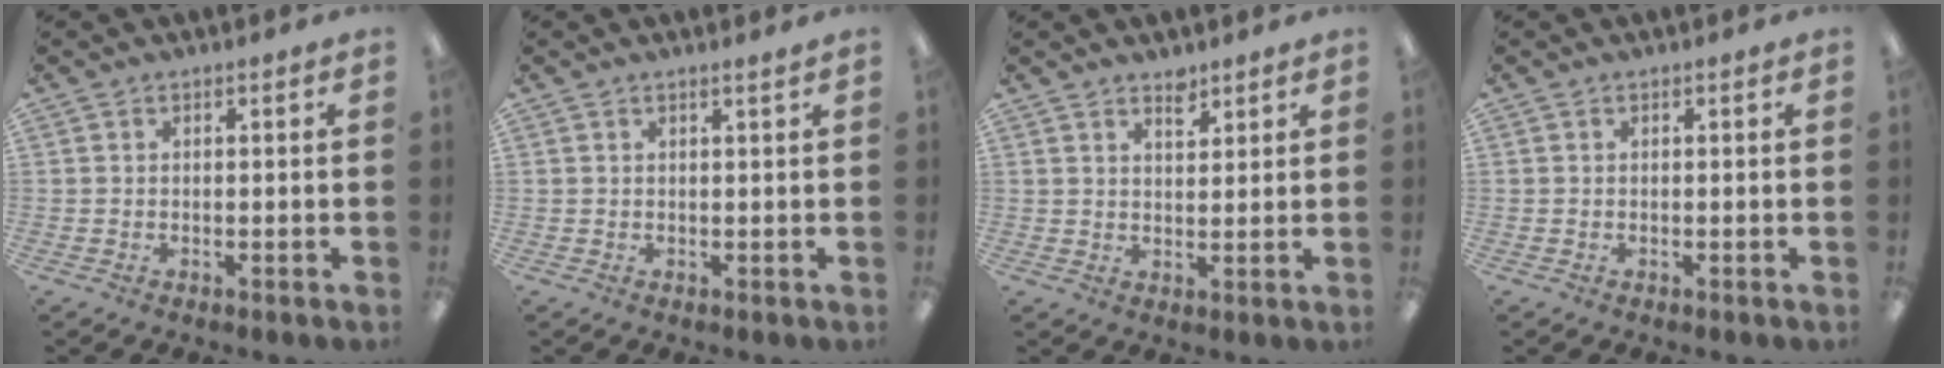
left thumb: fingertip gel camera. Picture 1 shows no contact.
{"total": 0.9, "force": [0.8, -0.1, 0.5], "torque": [-0.008, -0.002, 0.014]}
{"total": 3.3, "force": [2.8, 1.5, 0.9], "torque": [0.000, -0.021, 0.048]}
{"total": 0.0}